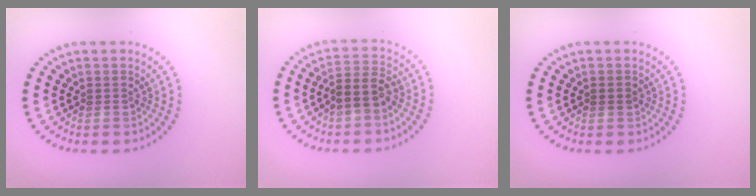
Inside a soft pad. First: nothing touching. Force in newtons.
{"total": 2.9, "press": 2.6, "slide": 1.4}
{"total": 1.0, "press": 1.0, "slide": 0.1}